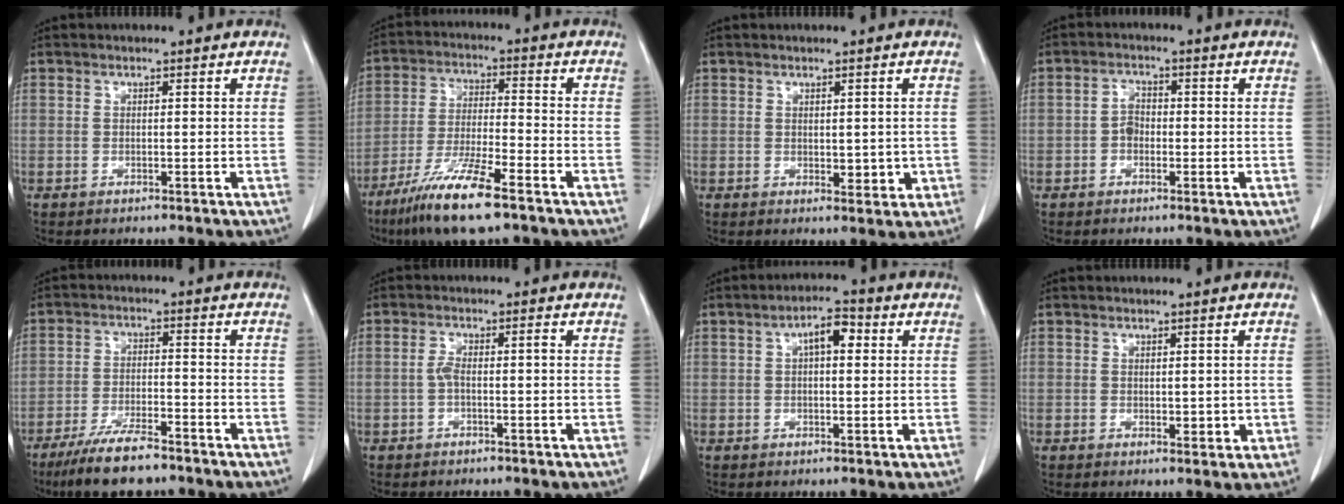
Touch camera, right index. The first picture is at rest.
{"total": 11.6, "force": [-7.7, 0.8, 8.7], "torque": [-0.175, -0.030, -0.143]}
{"total": 2.9, "force": [0.0, 1.7, 2.4], "torque": [-0.025, -0.005, 0.006]}
{"total": 2.4, "force": [-0.7, 1.7, 1.5], "torque": [-0.023, 0.008, -0.016]}
{"total": 9.1, "force": [-7.2, 1.7, 5.4], "torque": [-0.097, -0.019, -0.127]}
{"total": 2.4, "force": [-0.5, 0.6, 2.3], "torque": [-0.045, 0.009, -0.008]}
{"total": 4.8, "force": [1.3, 1.8, 4.2], "torque": [-0.069, 0.016, 0.018]}
{"total": 2.1, "force": [0.0, 1.1, 1.7], "torque": [-0.020, -0.004, 0.005]}